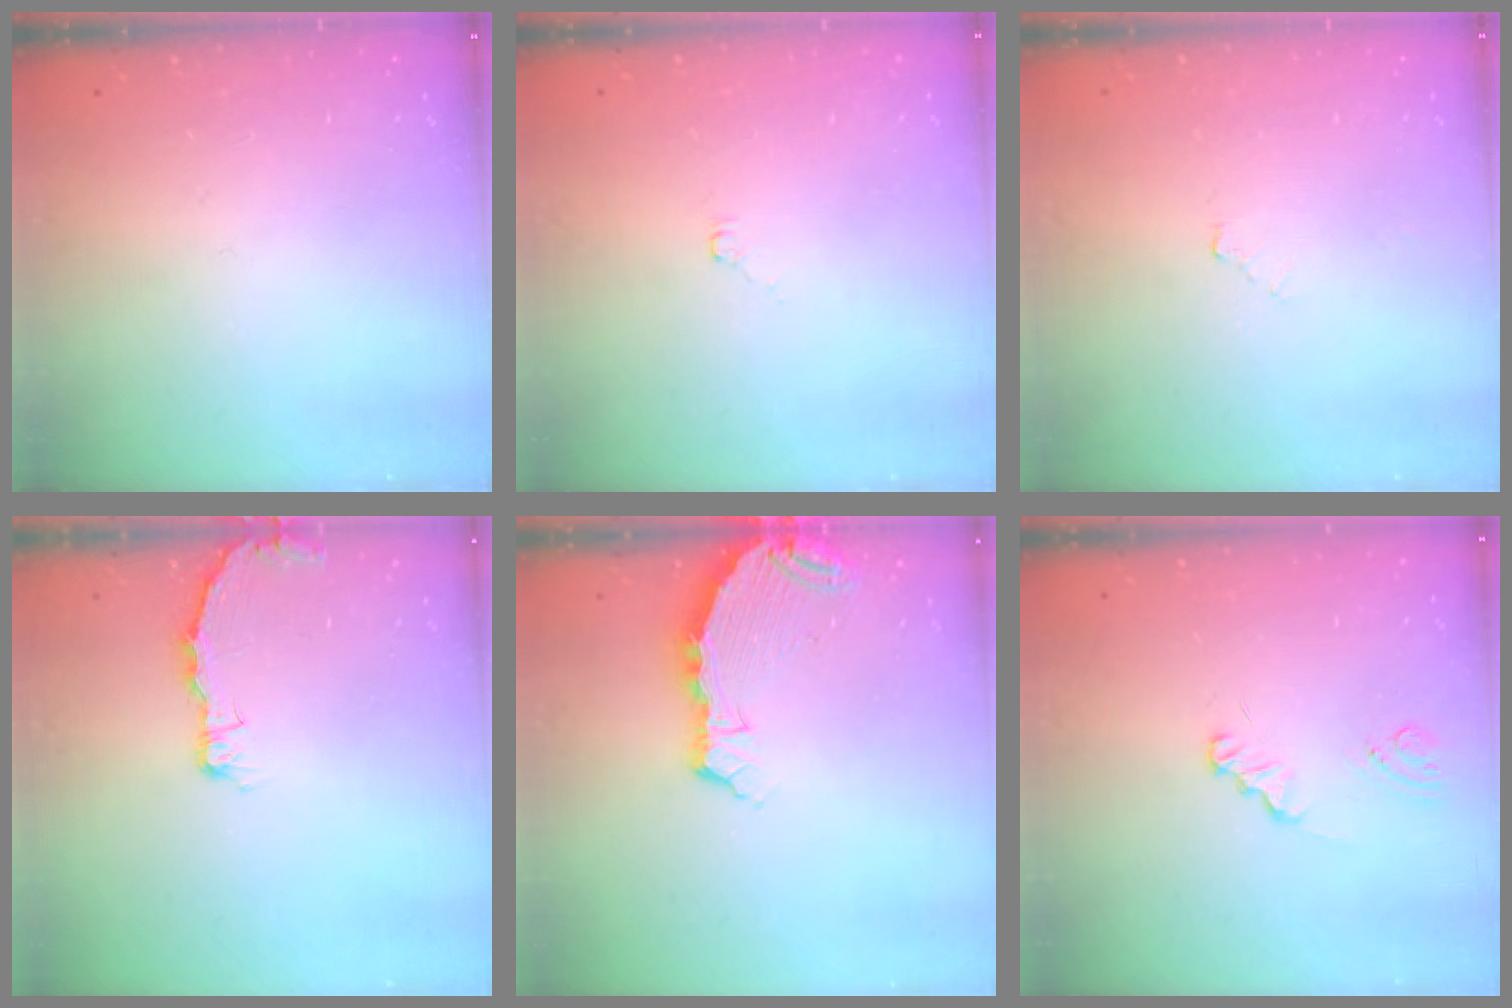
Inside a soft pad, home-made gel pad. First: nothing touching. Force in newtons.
{"total": 2.4, "press": 2.4, "slide": 0.4}
{"total": 2.8, "press": 2.8, "slide": 0.4}
{"total": 3.3, "press": 3.3, "slide": 0.2}
{"total": 7.5, "press": 5.9, "slide": 4.6}
{"total": 1.1, "press": 1.1, "slide": 0.1}